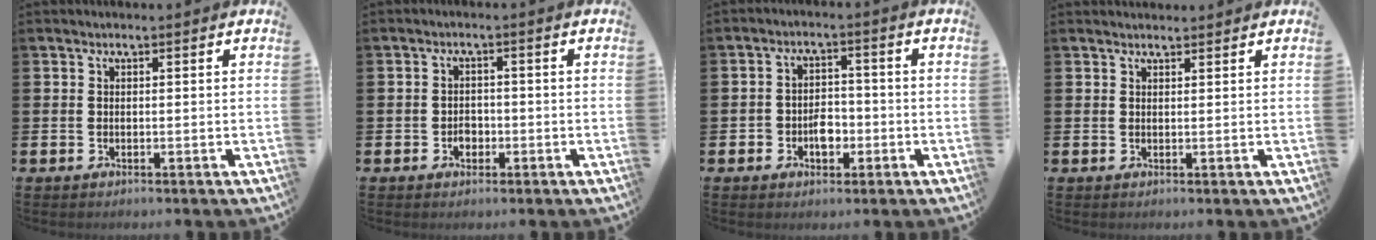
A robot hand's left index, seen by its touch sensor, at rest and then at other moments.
{"total": 1.9, "force": [-0.7, 1.6, 0.9], "torque": [-0.006, -0.001, -0.019]}
{"total": 3.5, "force": [-1.4, 2.6, 2.0], "torque": [-0.028, 0.003, -0.032]}
{"total": 1.1, "force": [1.0, 0.2, 0.1], "torque": [0.004, 0.000, 0.018]}